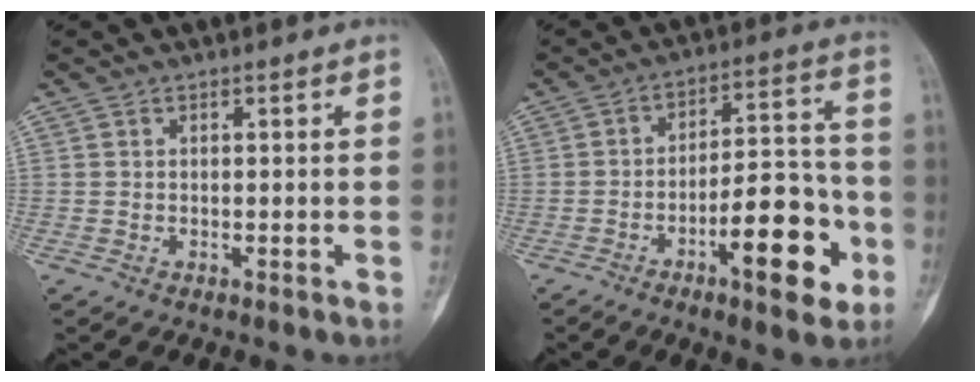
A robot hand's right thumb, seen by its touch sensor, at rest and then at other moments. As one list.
[{"total": 15.7, "force": [-6.4, 5.5, 13.3], "torque": [-0.171, 0.042, -0.092]}]